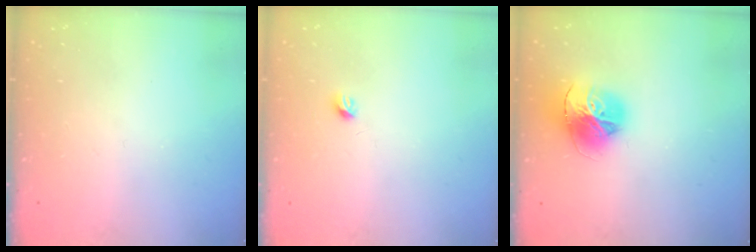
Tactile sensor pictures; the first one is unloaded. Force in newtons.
{"total": 3.6, "press": 3.5, "slide": 0.6}
{"total": 17.3, "press": 17.2, "slide": 1.8}